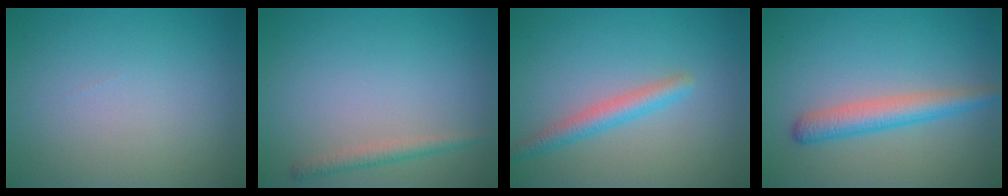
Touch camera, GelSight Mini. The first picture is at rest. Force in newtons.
{"total": 1.5, "press": 1.5, "slide": 0.1}
{"total": 2.5, "press": 2.5, "slide": 0.1}
{"total": 3.5, "press": 3.5, "slide": 0.1}